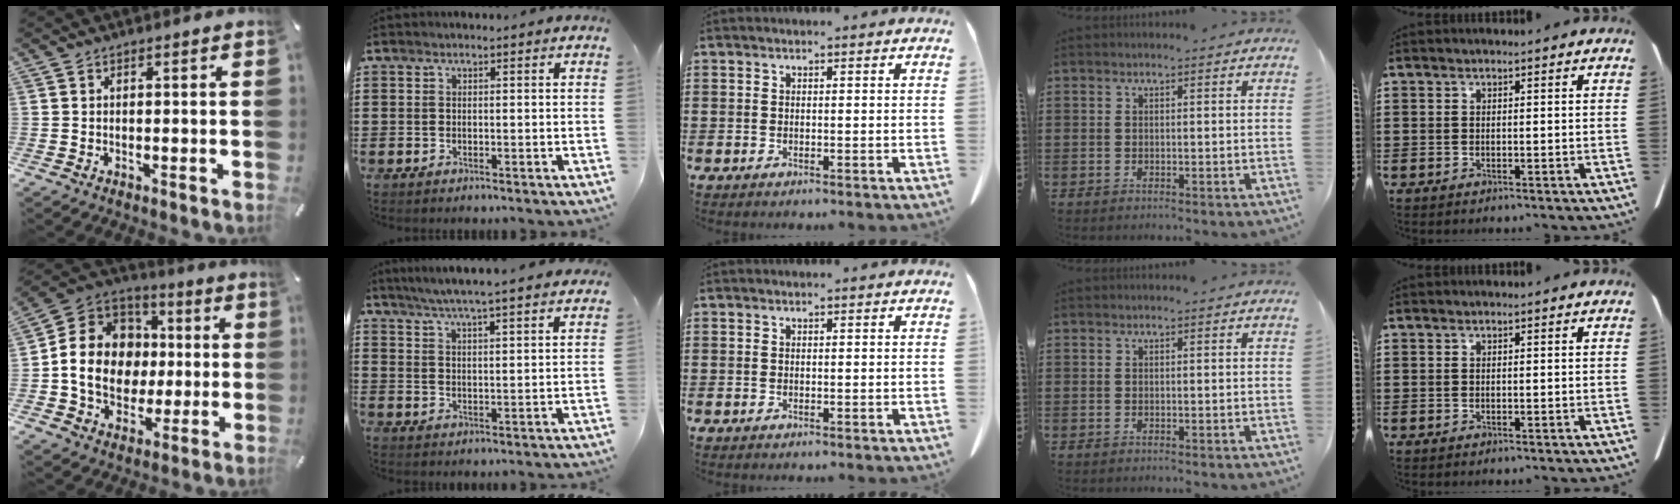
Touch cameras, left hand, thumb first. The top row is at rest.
{"thumb": {"total": 15.7, "force": [-1.5, 14.0, 7.0], "torque": [-0.143, 0.017, -0.020]}, "index": {"total": 5.3, "force": [4.9, -0.6, 2.0], "torque": [-0.054, -0.022, 0.085]}}